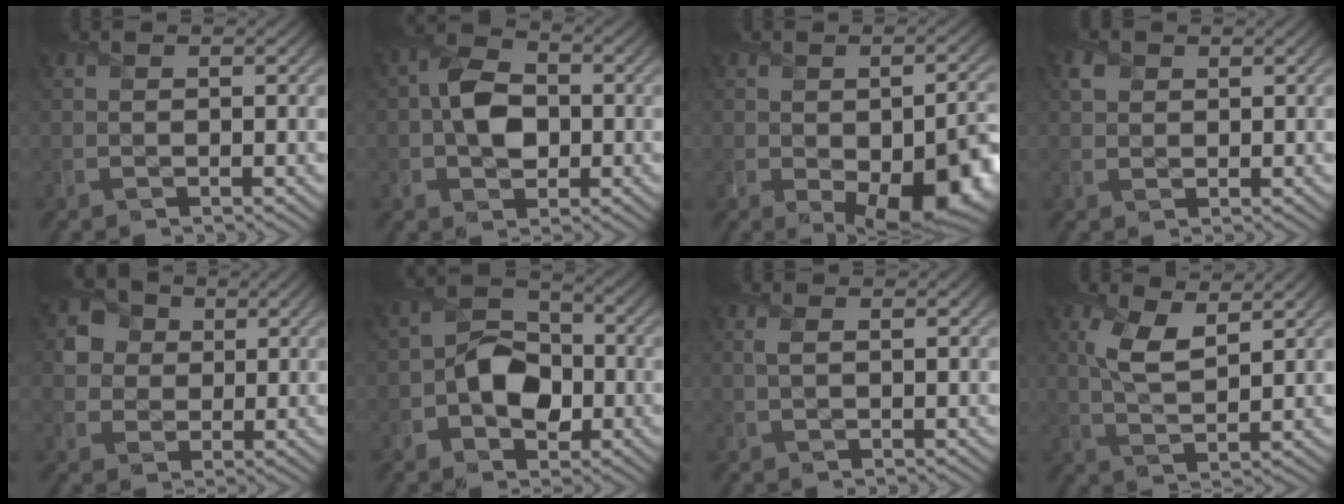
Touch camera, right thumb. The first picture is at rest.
{"total": 6.2, "force": [-0.5, 4.5, 4.2], "torque": [-0.077, 0.003, -0.017]}
{"total": 12.4, "force": [-3.9, 6.7, 9.6], "torque": [-0.125, -0.047, -0.044]}
{"total": 2.0, "force": [1.0, 1.6, 0.7], "torque": [-0.017, 0.001, 0.016]}
{"total": 5.4, "force": [1.6, 4.8, 2.0], "torque": [-0.057, 0.005, 0.011]}
{"total": 7.1, "force": [-1.7, 5.2, 4.6], "torque": [-0.074, 0.008, -0.044]}
{"total": 1.1, "force": [0.4, 0.4, 0.9], "torque": [-0.026, 0.003, 0.006]}
{"total": 6.0, "force": [2.7, 2.5, 4.7], "torque": [-0.110, -0.001, 0.049]}